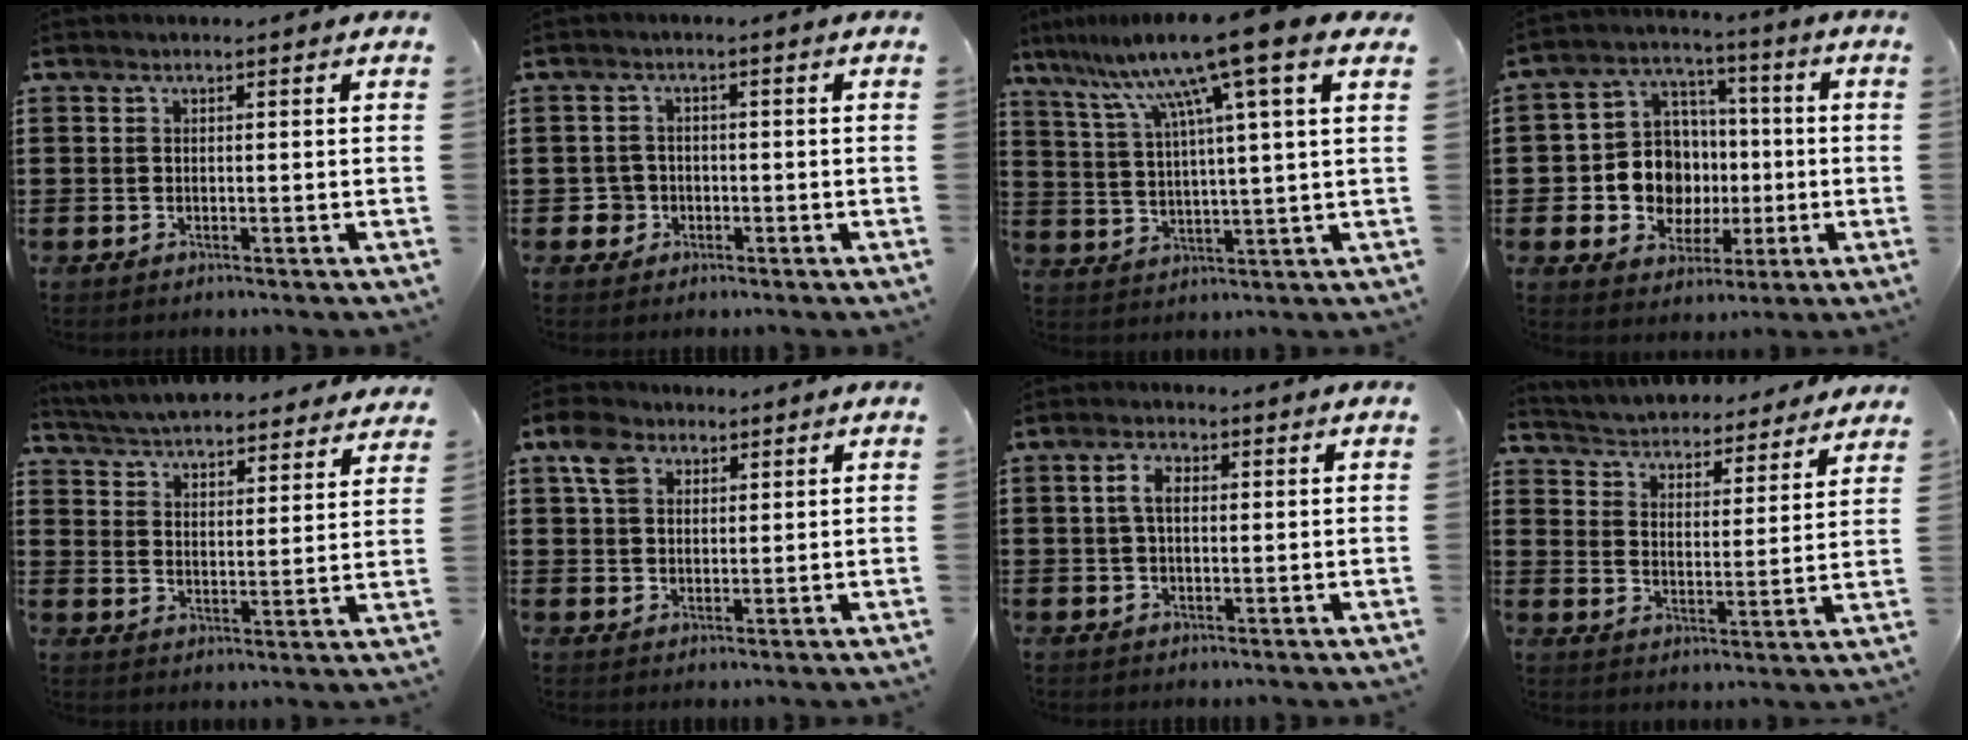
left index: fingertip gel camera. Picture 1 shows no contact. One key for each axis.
{"total": 2.8, "fx": -1.0, "fy": 2.5, "fz": 0.5, "tx": -0.020, "ty": 0.003, "tz": -0.025}
{"total": 12.3, "fx": 8.2, "fy": -0.7, "fz": 9.1, "tx": -0.200, "ty": -0.026, "tz": 0.129}
{"total": 10.2, "fx": -0.6, "fy": 9.5, "fz": 3.5, "tx": -0.110, "ty": 0.010, "tz": -0.002}
{"total": 5.2, "fx": 5.2, "fy": -0.1, "fz": 0.3, "tx": -0.032, "ty": -0.036, "tz": 0.088}
{"total": 5.3, "fx": 2.9, "fy": 4.0, "fz": 2.0, "tx": -0.059, "ty": 0.018, "tz": 0.053}
{"total": 3.4, "fx": 0.6, "fy": 2.2, "fz": 2.6, "tx": -0.057, "ty": 0.014, "tz": 0.007}
{"total": 4.0, "fx": 4.0, "fy": 0.0, "fz": -0.4, "tx": -0.017, "ty": -0.036, "tz": 0.061}